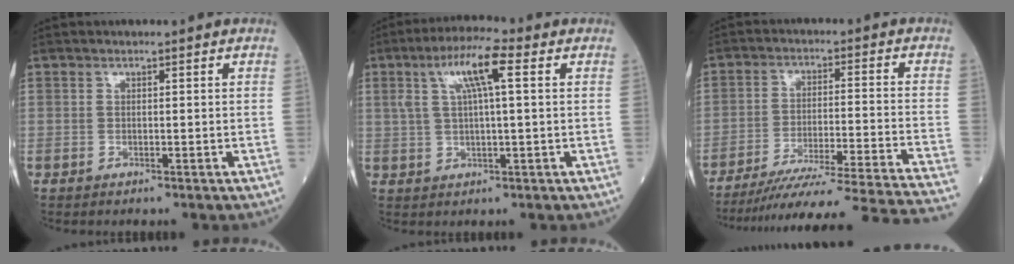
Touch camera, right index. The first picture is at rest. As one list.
[{"total": 7.9, "force": [2.7, 0.9, 7.4], "torque": [-0.143, 0.023, 0.047]}, {"total": 27.1, "force": [-24.6, -2.6, 11.1], "torque": [-0.102, -0.056, -0.343]}]